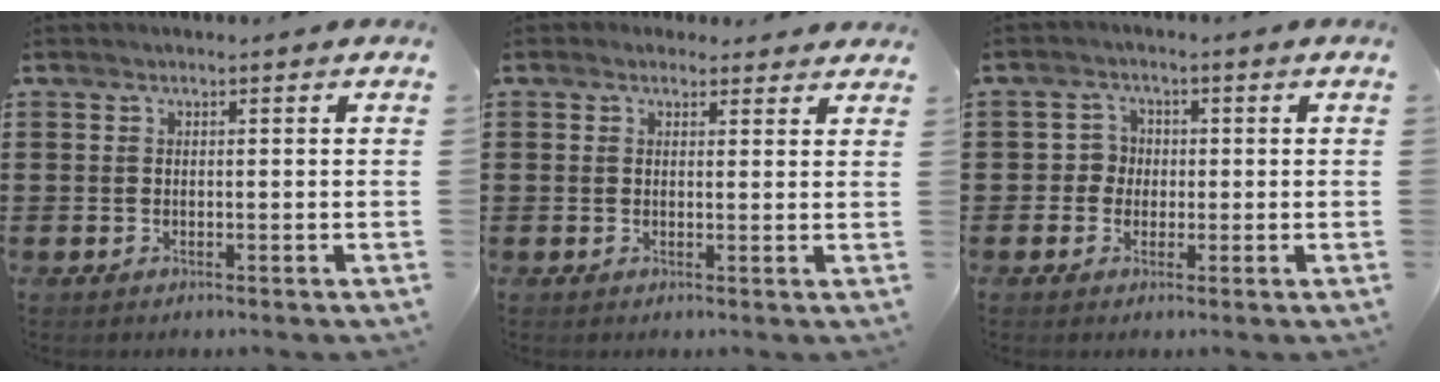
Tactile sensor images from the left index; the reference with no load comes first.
{"total": 1.9, "force": [1.6, 1.0, 0.3], "torque": [-0.002, 0.003, 0.029]}
{"total": 3.0, "force": [-0.3, 2.8, 0.8], "torque": [-0.029, 0.009, -0.011]}